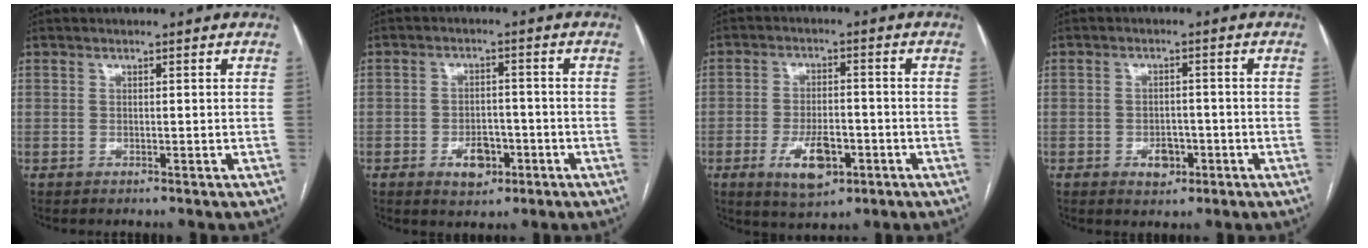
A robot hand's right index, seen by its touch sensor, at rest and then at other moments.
{"total": 5.2, "force": [-2.3, 3.2, 3.4], "torque": [-0.052, 0.004, -0.031]}
{"total": 8.9, "force": [-4.0, 3.4, 7.2], "torque": [-0.138, -0.008, -0.062]}
{"total": 3.7, "force": [-1.6, 2.5, 2.2], "torque": [-0.029, 0.005, -0.016]}